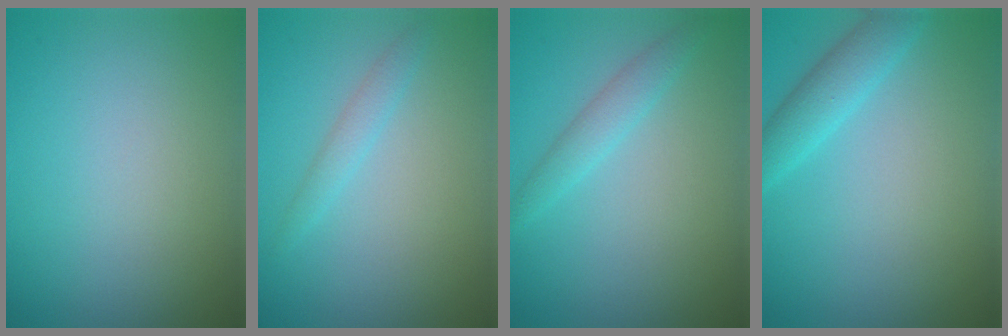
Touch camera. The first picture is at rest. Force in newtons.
{"total": 1.5, "press": 1.5, "slide": 0.1}
{"total": 1.9, "press": 1.9, "slide": 0.1}
{"total": 2.9, "press": 2.9, "slide": 0.2}